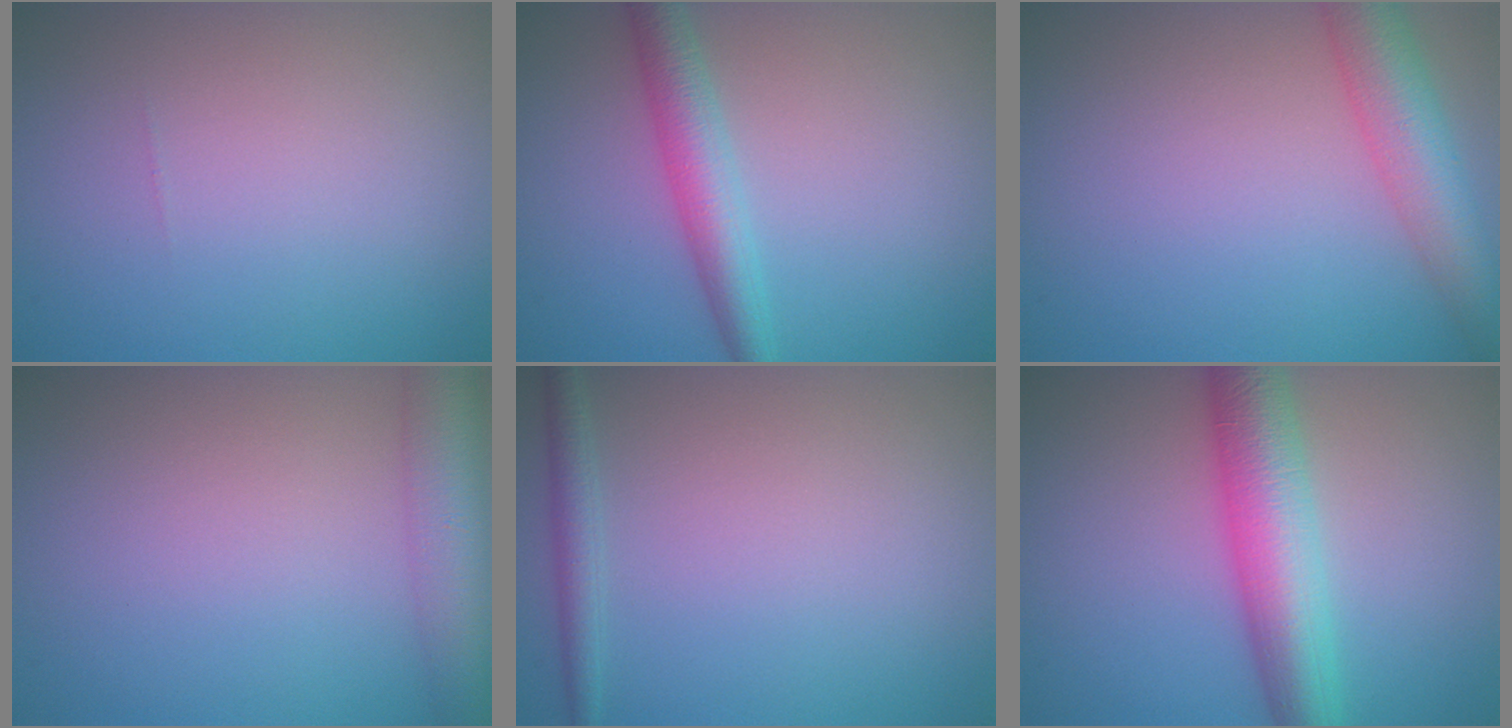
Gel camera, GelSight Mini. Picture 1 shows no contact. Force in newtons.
{"total": 4.0, "press": 4.0, "slide": 0.0}
{"total": 6.2, "press": 6.2, "slide": 0.2}
{"total": 6.1, "press": 6.1, "slide": 0.3}
{"total": 1.8, "press": 1.8, "slide": 0.1}
{"total": 7.6, "press": 7.6, "slide": 0.1}